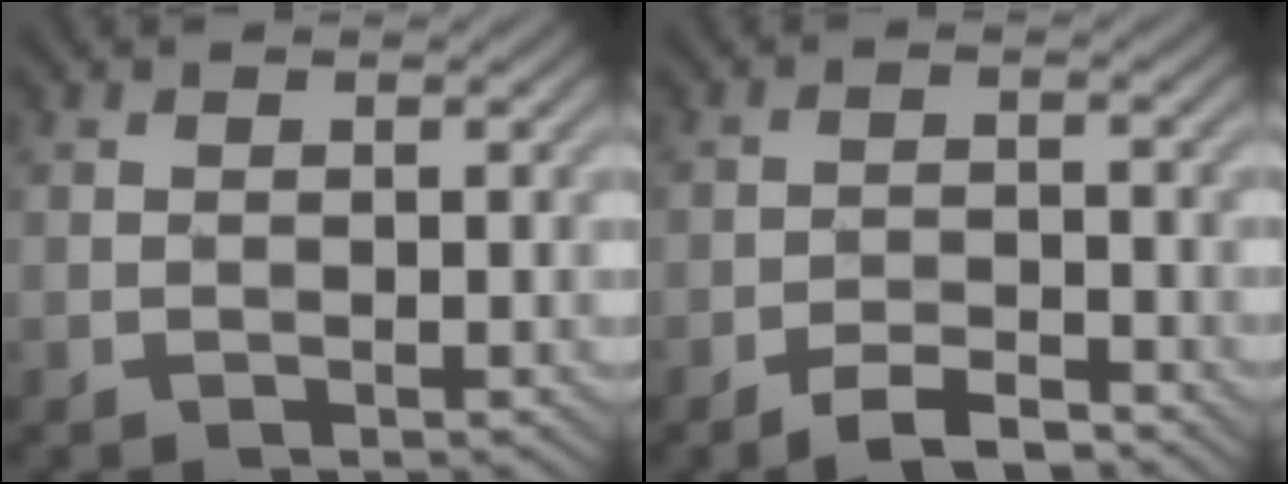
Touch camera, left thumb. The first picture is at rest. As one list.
[{"total": 3.9, "force": [-3.2, 1.0, 2.0], "torque": [-0.036, 0.008, -0.058]}]